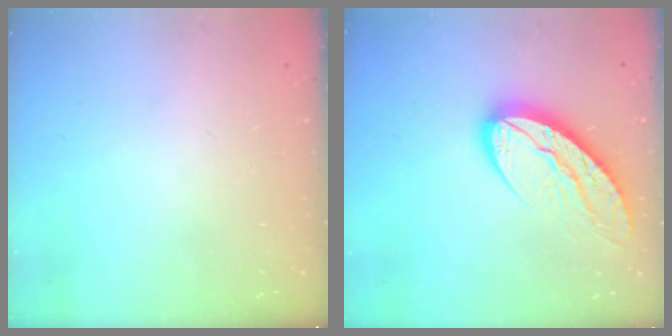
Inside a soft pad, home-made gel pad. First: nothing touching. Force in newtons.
{"total": 12.2, "press": 12.1, "slide": 1.1}